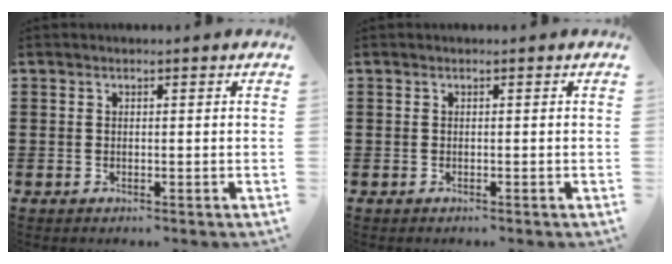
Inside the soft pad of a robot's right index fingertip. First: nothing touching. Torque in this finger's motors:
{"motor_torque": [-0.02, 0.08, 0.00, -0.01]}